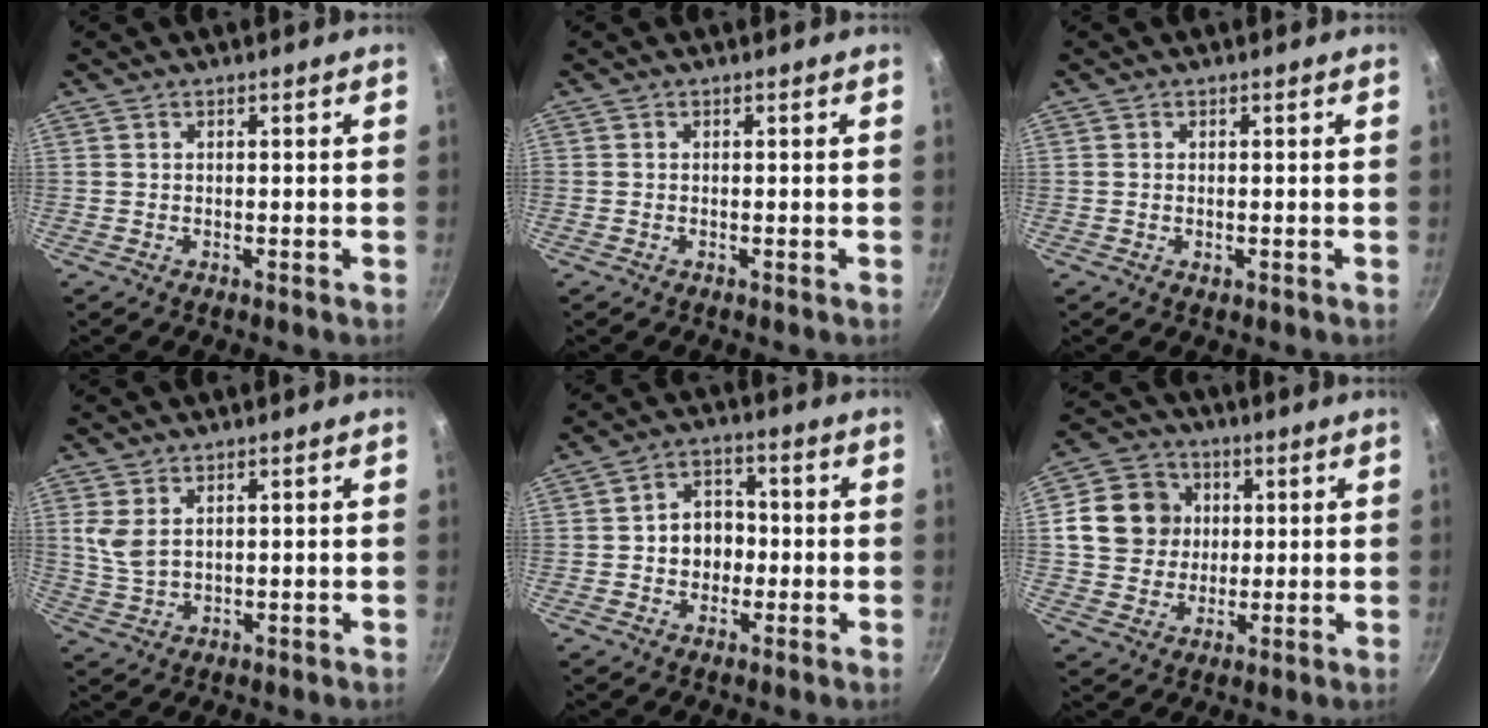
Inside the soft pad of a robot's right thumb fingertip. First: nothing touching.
{"total": 0.0}
{"total": 0.7, "force": [-0.1, 0.4, 0.5], "torque": [-0.010, -0.001, -0.002]}
{"total": 4.7, "force": [1.8, 2.8, 3.4], "torque": [-0.064, -0.013, 0.043]}
{"total": 7.6, "force": [-0.6, 6.3, 4.3], "torque": [-0.024, 0.016, -0.015]}
{"total": 11.7, "force": [2.1, 10.5, 4.7], "torque": [-0.058, 0.010, 0.032]}